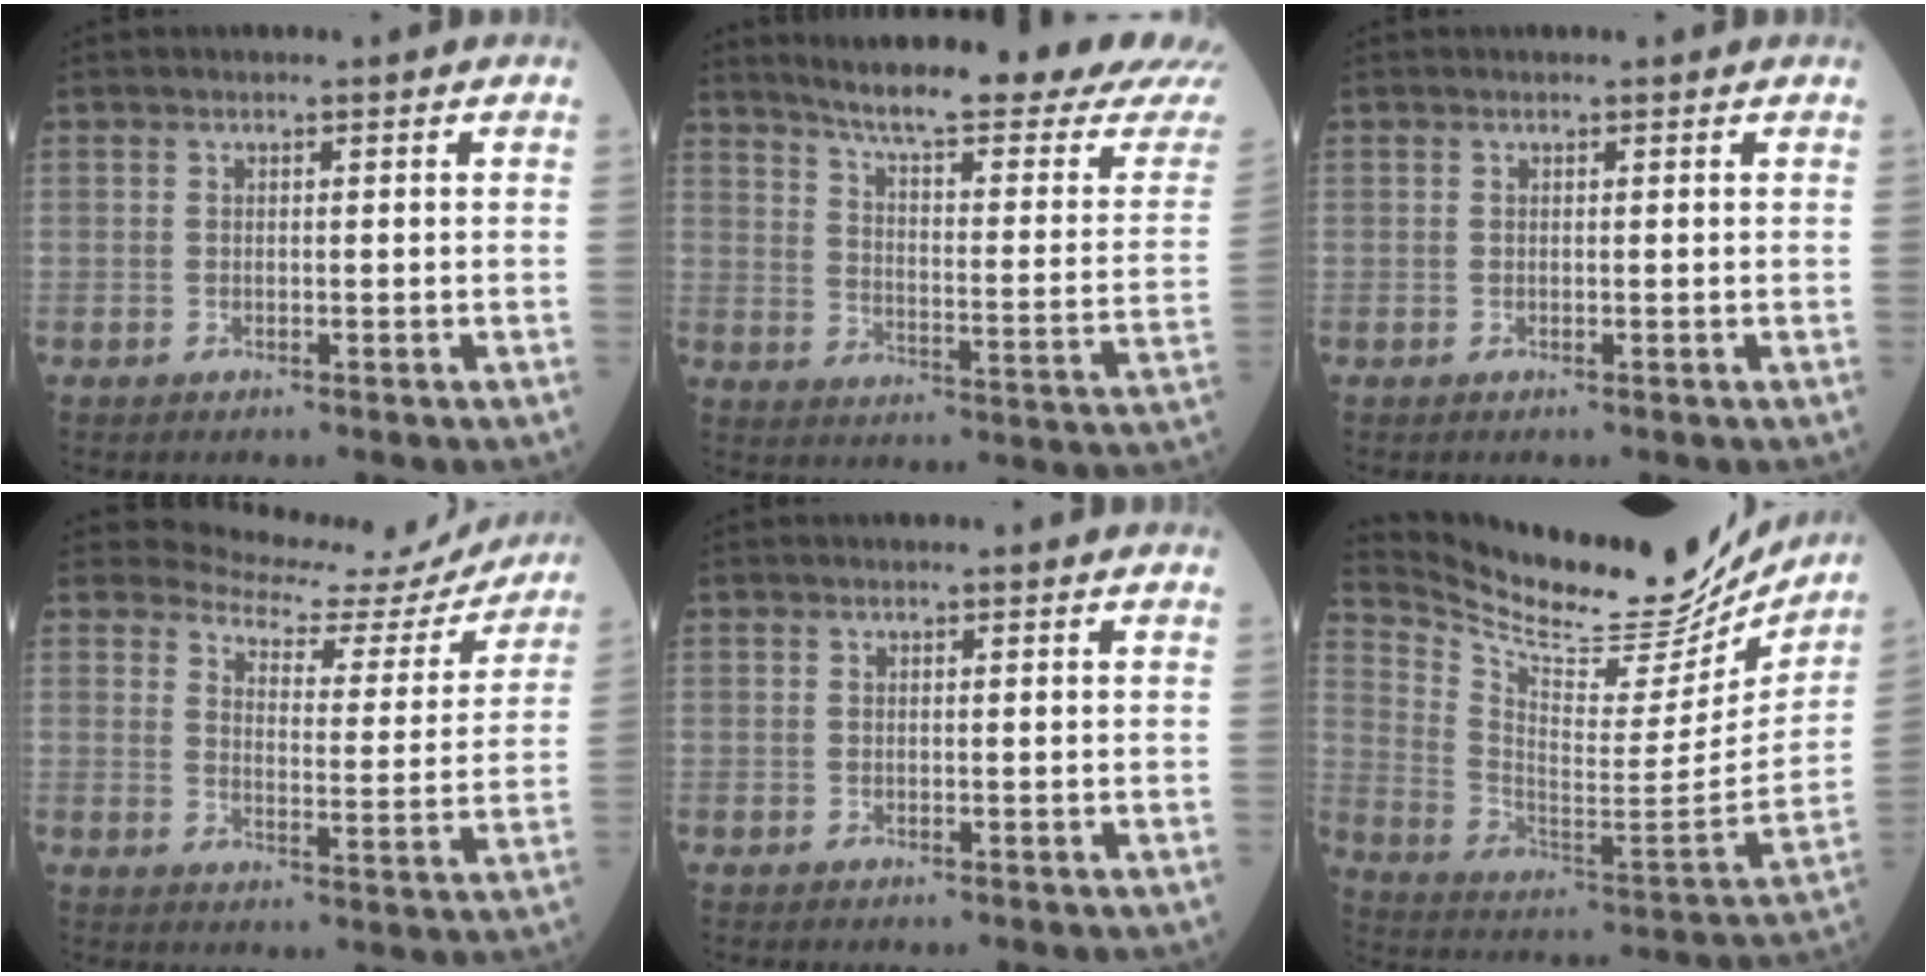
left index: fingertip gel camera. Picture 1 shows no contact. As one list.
[{"total": 23.6, "force": [21.4, 0.0, 9.9], "torque": [-0.148, -0.096, 0.274]}, {"total": 0.6, "force": [-0.5, 0.0, -0.2], "torque": [0.001, -0.004, -0.011]}, {"total": 13.0, "force": [12.5, 3.5, 0.8], "torque": [0.000, -0.047, 0.134]}, {"total": 0.0}, {"total": 21.2, "force": [19.6, 5.0, 6.5], "torque": [-0.124, -0.058, 0.292]}]